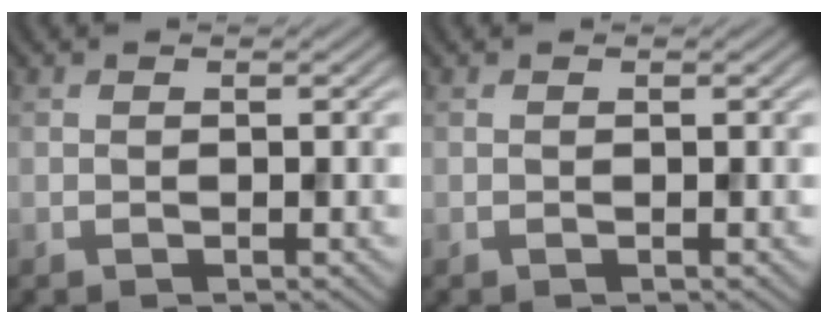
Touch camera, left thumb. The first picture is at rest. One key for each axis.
{"total": 0.0}